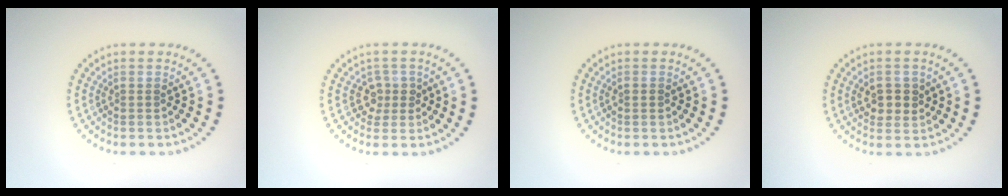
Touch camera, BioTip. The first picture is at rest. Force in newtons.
{"total": 1.6, "press": 1.4, "slide": 0.9}
{"total": 0.8, "press": 0.8, "slide": 0.1}
{"total": 2.4, "press": 2.3, "slide": 0.6}